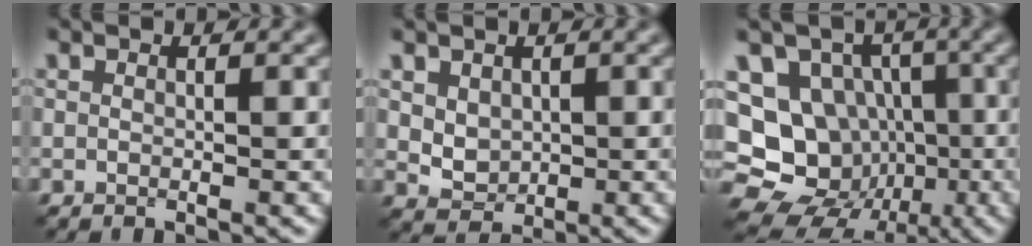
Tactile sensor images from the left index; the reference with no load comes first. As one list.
[{"total": 2.4, "force": [0.5, 1.9, 1.4], "torque": [-0.033, -0.004, 0.016]}, {"total": 15.6, "force": [-3.2, 14.2, 5.7], "torque": [-0.138, 0.010, -0.054]}]